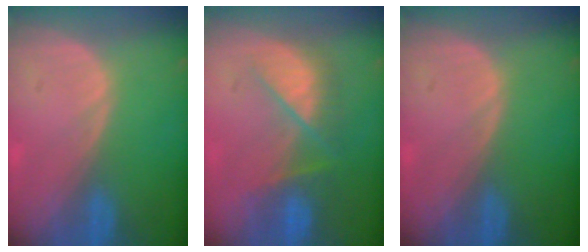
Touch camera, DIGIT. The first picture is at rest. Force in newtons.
{"total": 7.4, "press": 7.1, "slide": 2.1}
{"total": 0.0}